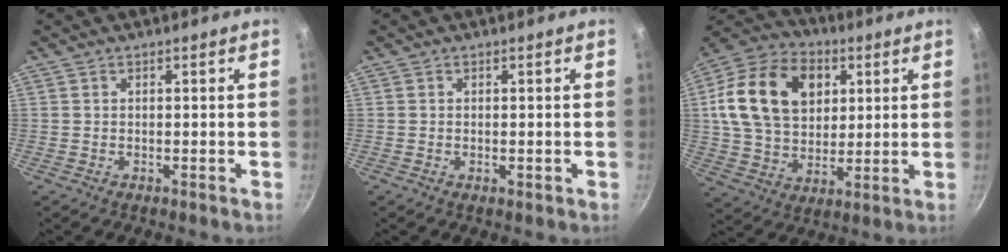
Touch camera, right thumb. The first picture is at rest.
{"total": 0.9, "force": [-0.1, 0.5, 0.7], "torque": [-0.011, 0.000, -0.003]}
{"total": 21.1, "force": [5.6, 15.2, 13.5], "torque": [-0.219, 0.004, 0.092]}